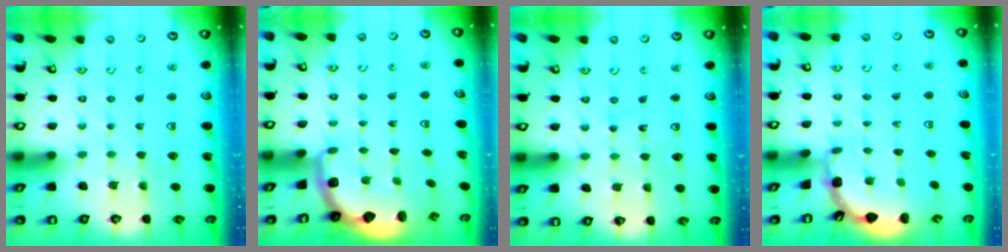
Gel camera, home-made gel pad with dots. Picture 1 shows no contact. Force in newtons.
{"total": 2.9, "press": 1.8, "slide": 2.2}
{"total": 5.5, "press": 4.9, "slide": 2.4}
{"total": 1.7, "press": 1.7, "slide": 0.0}